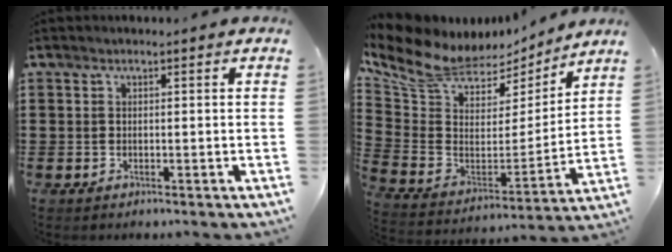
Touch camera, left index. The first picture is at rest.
{"total": 8.7, "force": [6.9, 4.1, 3.4], "torque": [-0.106, -0.046, 0.123]}